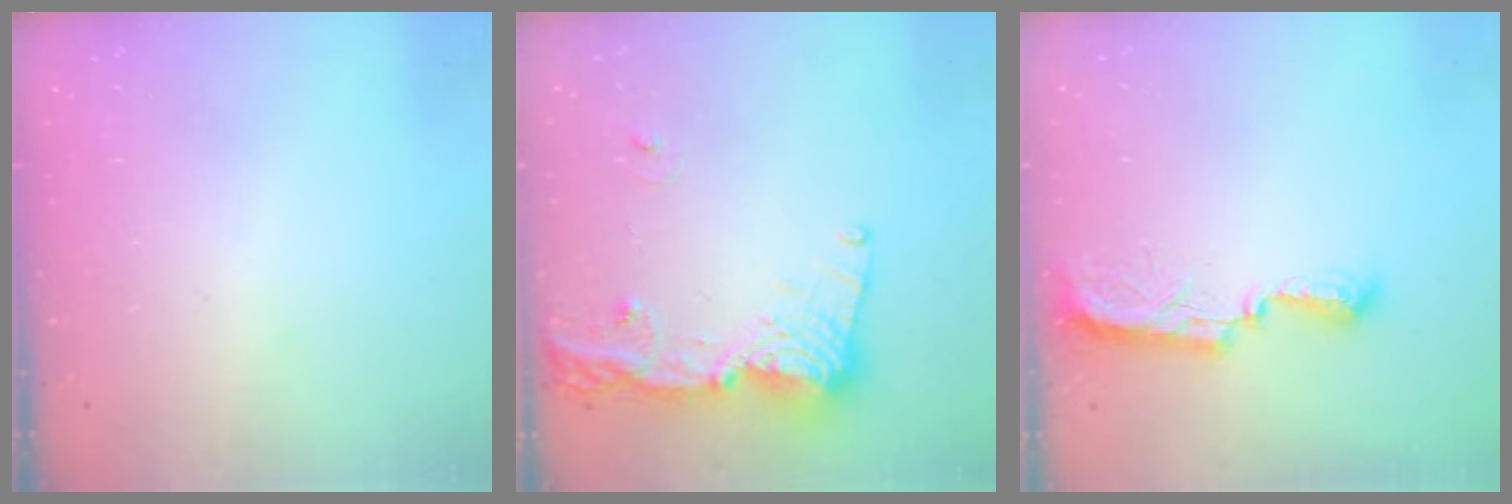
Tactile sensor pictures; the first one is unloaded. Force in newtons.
{"total": 15.2, "press": 15.1, "slide": 1.5}
{"total": 7.7, "press": 7.6, "slide": 0.7}